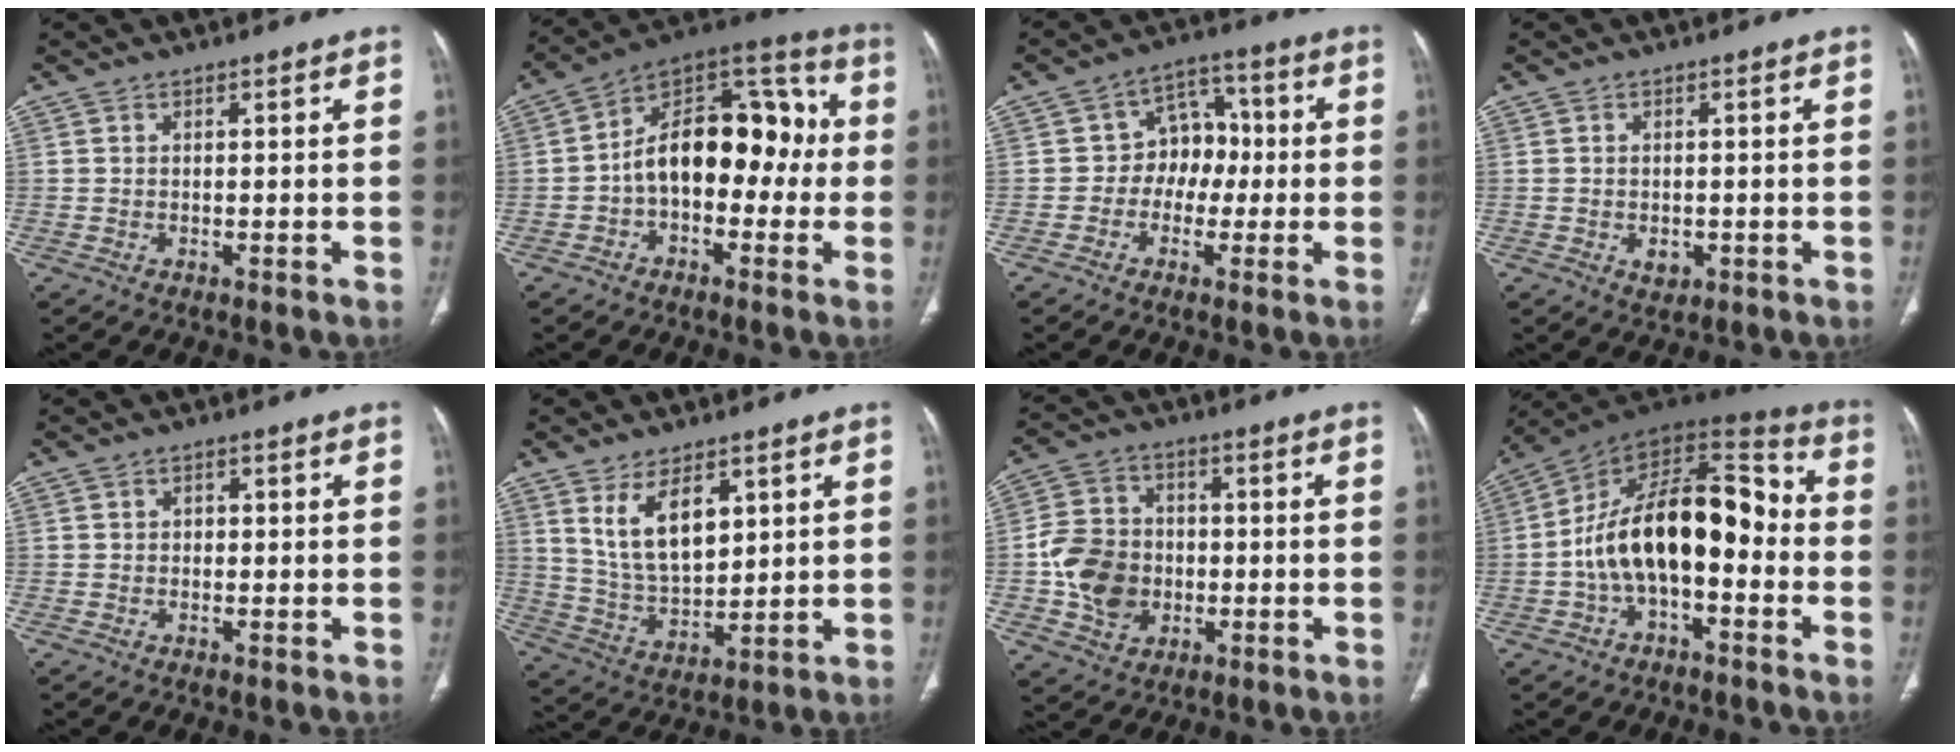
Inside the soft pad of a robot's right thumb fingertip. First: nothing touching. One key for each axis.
{"total": 15.6, "fx": -1.5, "fy": 9.4, "fz": 12.3, "tx": -0.153, "ty": 0.056, "tz": -0.038}
{"total": 8.0, "fx": -0.7, "fy": 6.4, "fz": 4.7, "tx": -0.024, "ty": 0.029, "tz": -0.025}
{"total": 2.3, "fx": -0.7, "fy": 1.6, "fz": 1.5, "tx": -0.017, "ty": 0.000, "tz": -0.004}
{"total": 1.0, "fx": 0.1, "fy": 0.8, "fz": 0.5, "tx": -0.003, "ty": 0.003, "tz": -0.002}
{"total": 11.1, "fx": 5.0, "fy": 5.8, "fz": 8.0, "tx": -0.127, "ty": -0.030, "tz": 0.110}
{"total": 12.1, "fx": -1.8, "fy": 9.9, "fz": 6.7, "tx": -0.103, "ty": 0.015, "tz": -0.031}
{"total": 20.1, "fx": -2.7, "fy": 10.7, "fz": 16.8, "tx": -0.254, "ty": 0.063, "tz": -0.050}